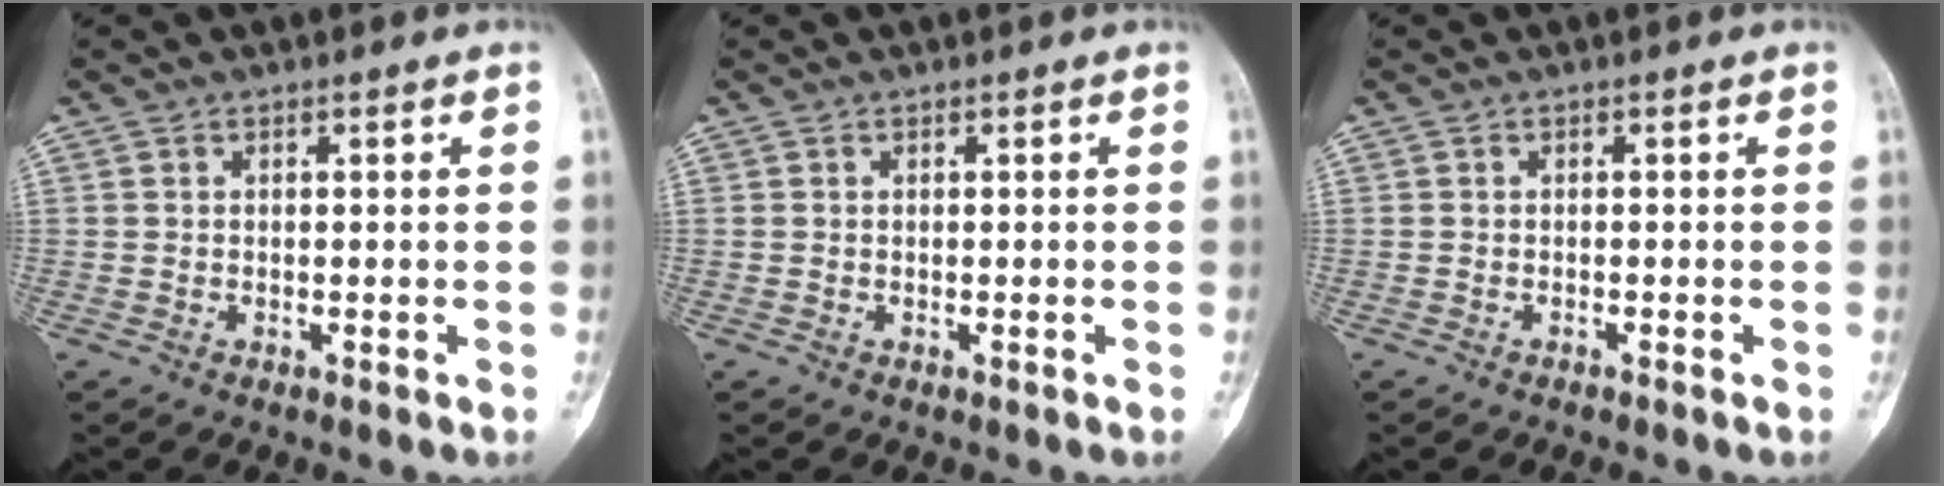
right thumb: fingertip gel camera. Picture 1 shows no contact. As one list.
[{"total": 0.0}, {"total": 0.0}]